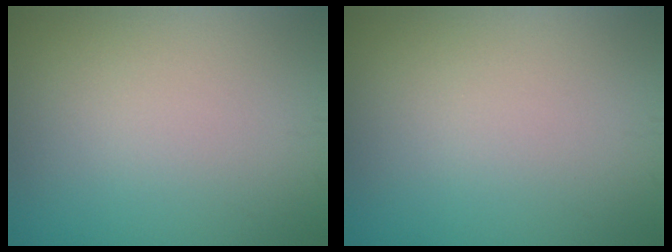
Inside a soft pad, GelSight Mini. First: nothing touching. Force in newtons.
{"total": 0.0}